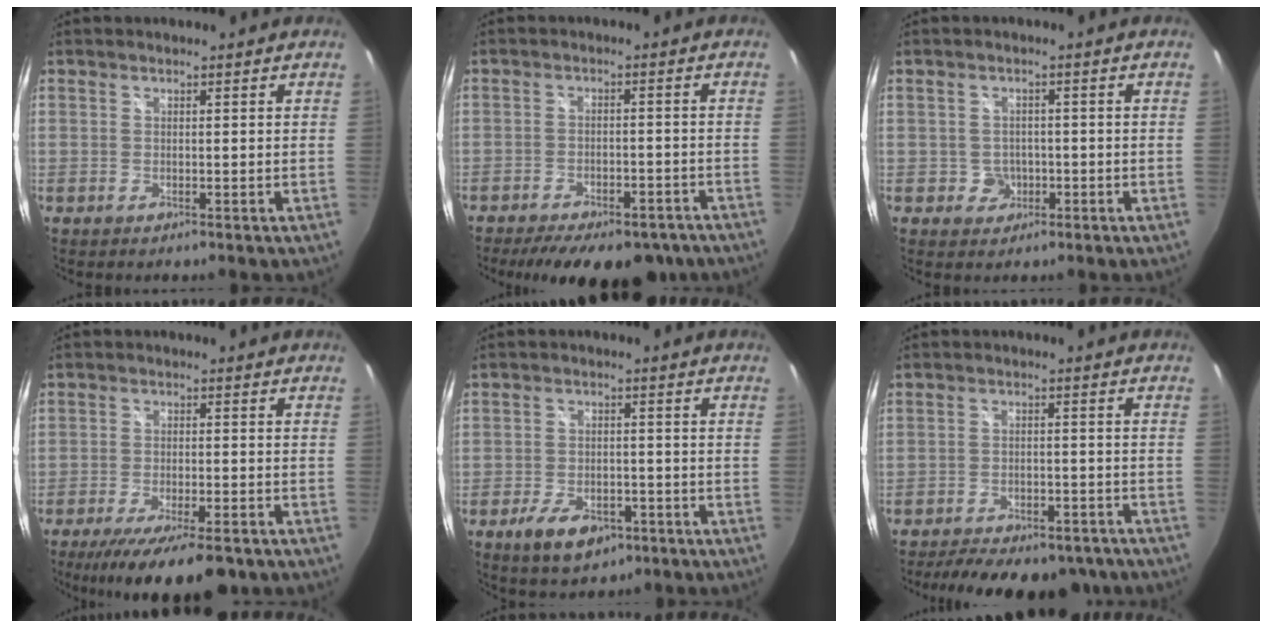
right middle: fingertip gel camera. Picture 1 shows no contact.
{"total": 17.7, "force": [-13.6, 7.3, 8.7], "torque": [-0.170, -0.010, -0.168]}
{"total": 3.3, "force": [-0.9, 3.1, 0.5], "torque": [-0.012, 0.005, -0.009]}
{"total": 13.3, "force": [-9.6, 3.4, 8.6], "torque": [-0.168, -0.038, -0.149]}
{"total": 8.4, "force": [-4.8, 4.6, 5.1], "torque": [-0.115, -0.006, -0.074]}
{"total": 17.8, "force": [-14.4, 6.7, 8.0], "torque": [-0.161, -0.009, -0.178]}